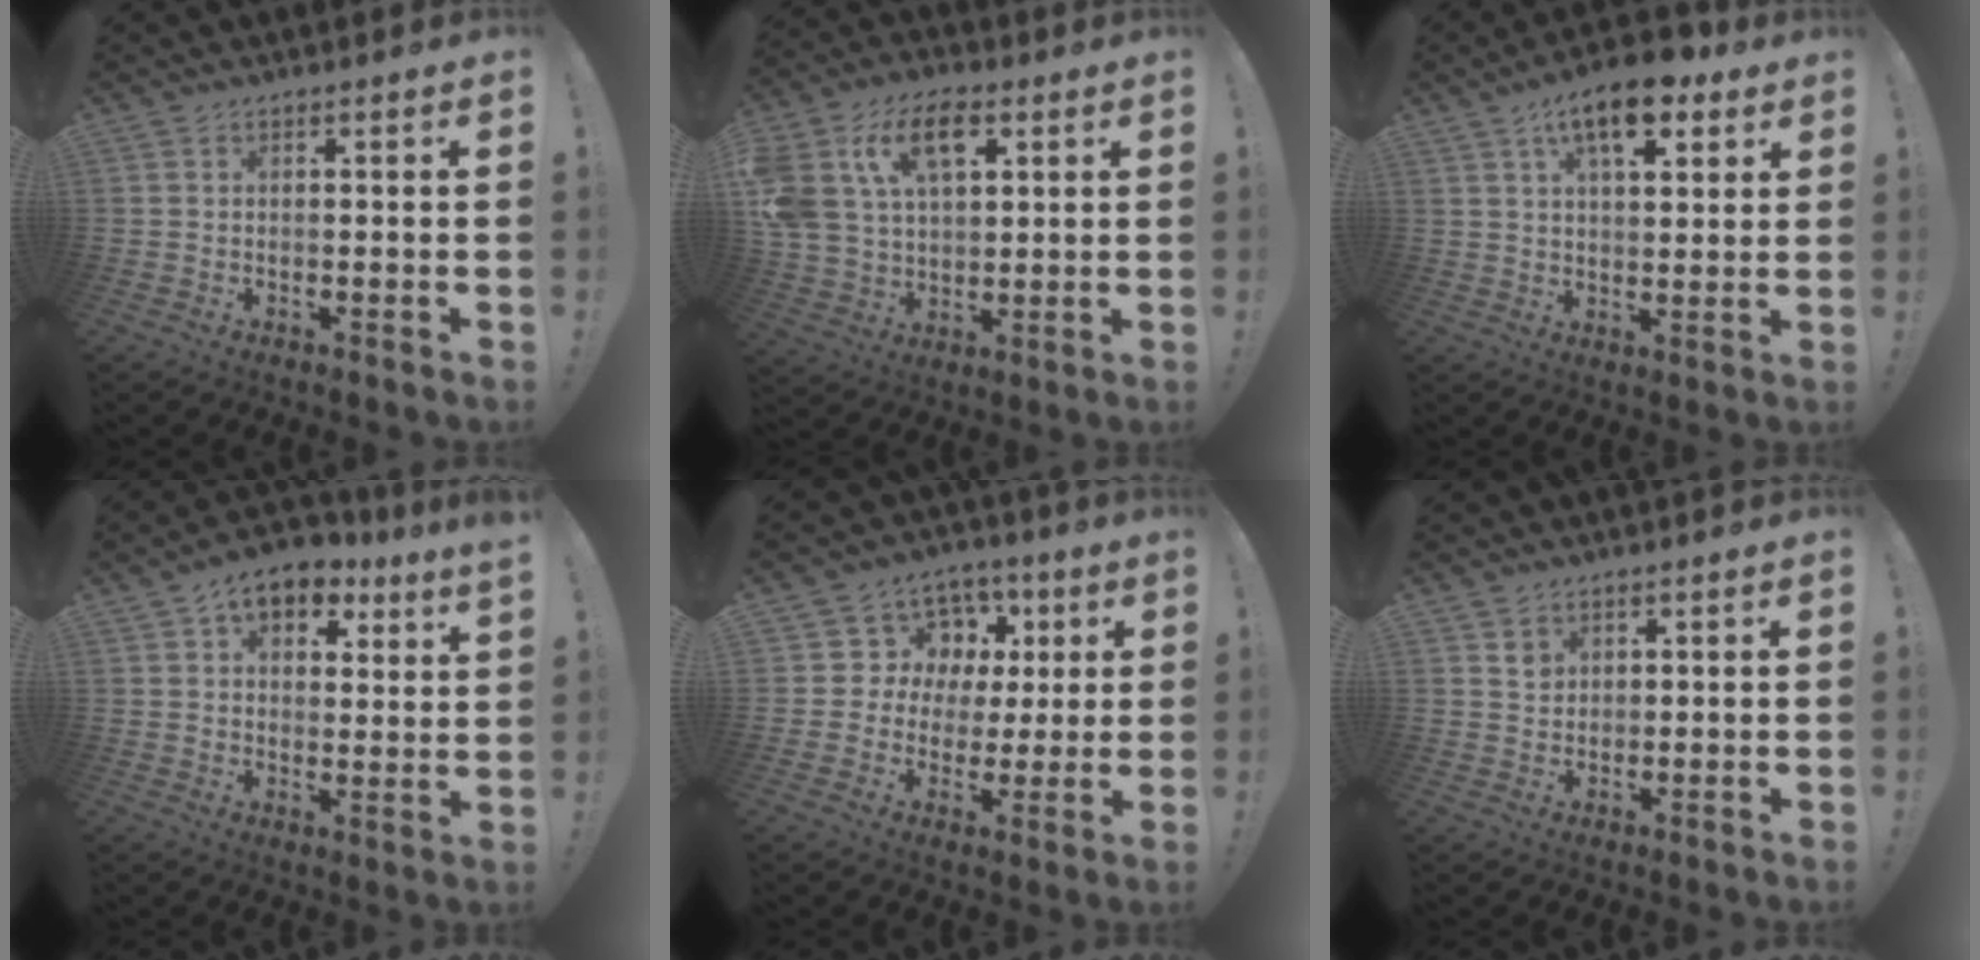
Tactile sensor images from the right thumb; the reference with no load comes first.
{"total": 17.3, "force": [7.0, 11.5, 11.0], "torque": [-0.218, -0.015, 0.129]}
{"total": 13.0, "force": [7.4, 5.4, 9.2], "torque": [-0.145, -0.026, 0.126]}
{"total": 9.9, "force": [6.5, 4.7, 5.8], "torque": [-0.079, -0.037, 0.116]}
{"total": 9.9, "force": [3.1, 9.2, 1.9], "torque": [-0.022, -0.022, 0.074]}
{"total": 3.0, "force": [2.0, 2.2, 0.5], "torque": [0.002, -0.012, 0.034]}